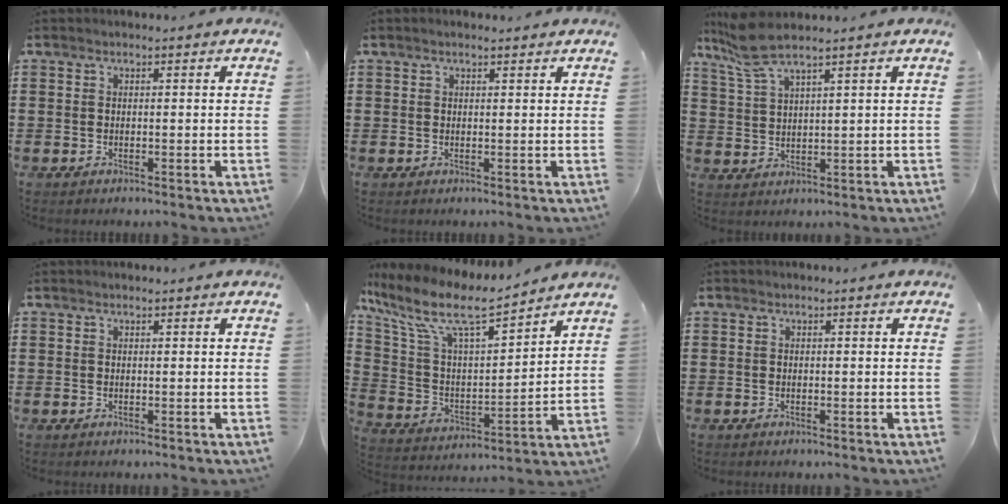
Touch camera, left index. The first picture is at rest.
{"total": 0.7, "force": [0.6, 0.1, 0.4], "torque": [-0.009, 0.001, 0.011]}
{"total": 5.8, "force": [4.5, 0.6, 3.6], "torque": [-0.092, -0.008, 0.079]}
{"total": 0.0}
{"total": 10.0, "force": [7.5, 2.2, 6.2], "torque": [-0.153, -0.045, 0.124]}
{"total": 0.0}